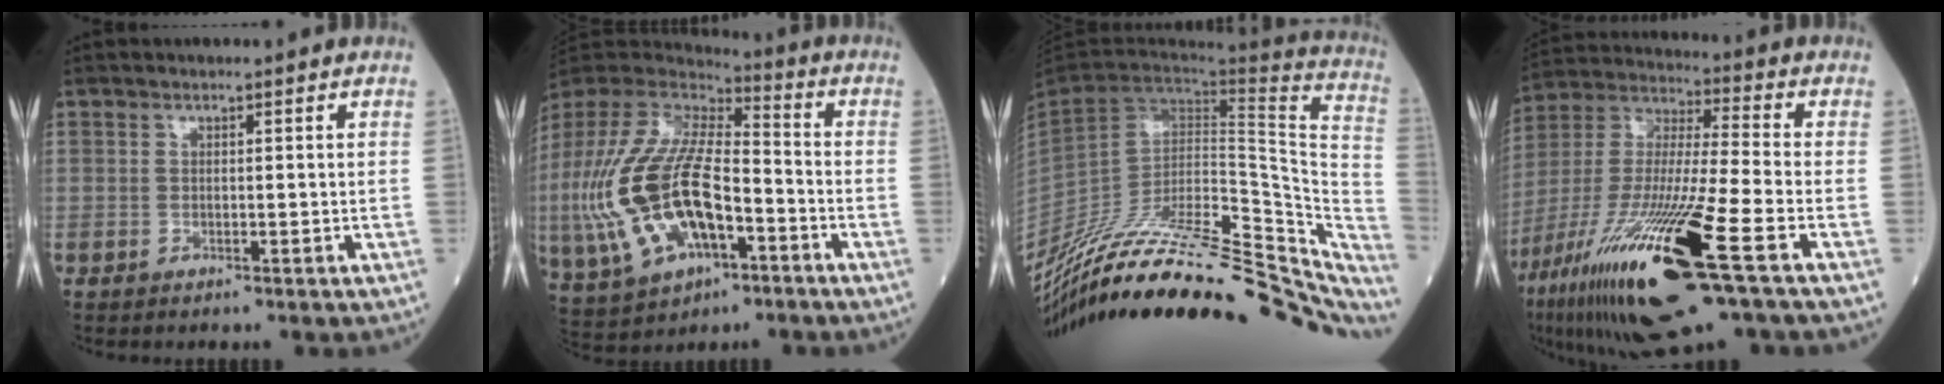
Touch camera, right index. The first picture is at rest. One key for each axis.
{"total": 23.0, "fx": -6.7, "fy": 10.1, "fz": 19.6, "tx": -0.472, "ty": -0.018, "tz": -0.117}
{"total": 38.3, "fx": -30.9, "fy": 10.4, "fz": 20.0, "tx": -0.265, "ty": -0.047, "tz": -0.437}
{"total": 24.5, "fx": -11.6, "fy": 2.0, "fz": 21.4, "tx": -0.433, "ty": -0.061, "tz": -0.211}